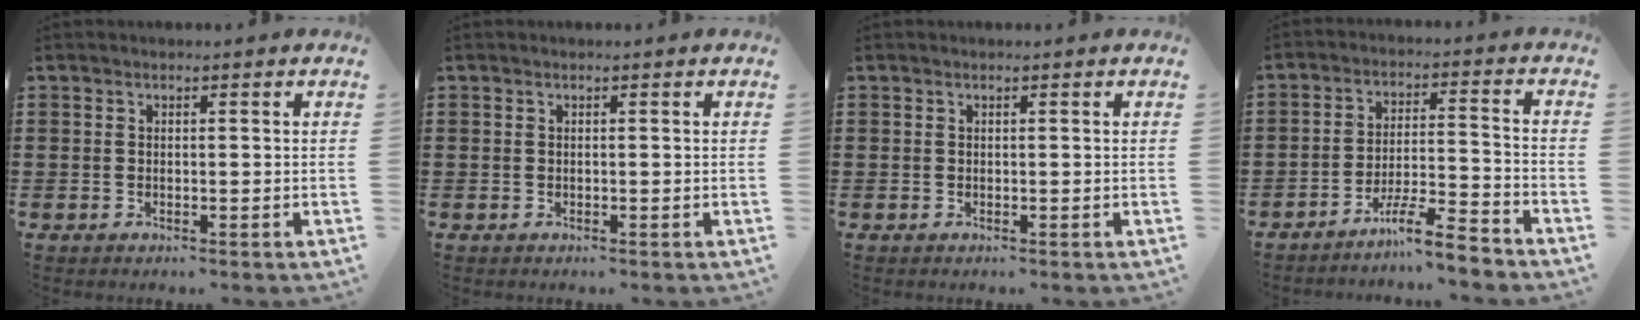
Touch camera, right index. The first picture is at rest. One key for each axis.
{"total": 0.0}
{"total": 0.0}
{"total": 7.4, "fx": -6.4, "fy": 0.4, "fz": 3.8, "tx": -0.072, "ty": 0.002, "tz": -0.121}